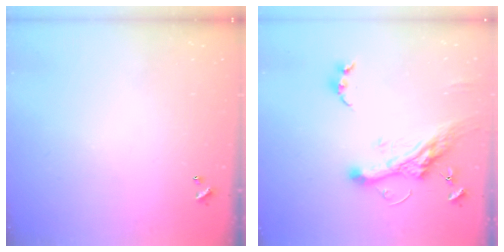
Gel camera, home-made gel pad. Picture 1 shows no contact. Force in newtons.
{"total": 12.9, "press": 12.8, "slide": 1.9}